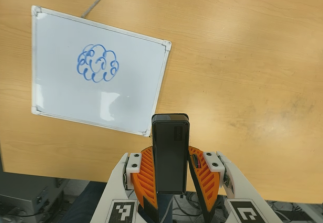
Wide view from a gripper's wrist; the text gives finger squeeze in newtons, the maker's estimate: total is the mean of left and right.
{"total": 5.6, "left": 4.8, "right": 6.3}